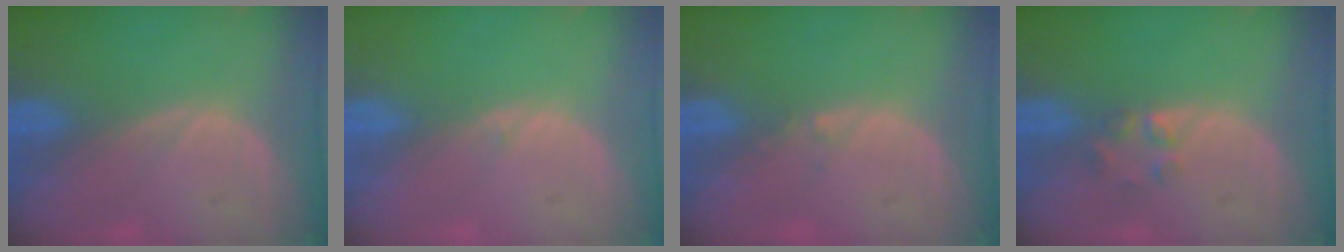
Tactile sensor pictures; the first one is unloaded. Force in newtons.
{"total": 0.6, "press": 0.2, "slide": 0.5}
{"total": 0.6, "press": 0.5, "slide": 0.4}
{"total": 2.0, "press": 2.0, "slide": 0.2}